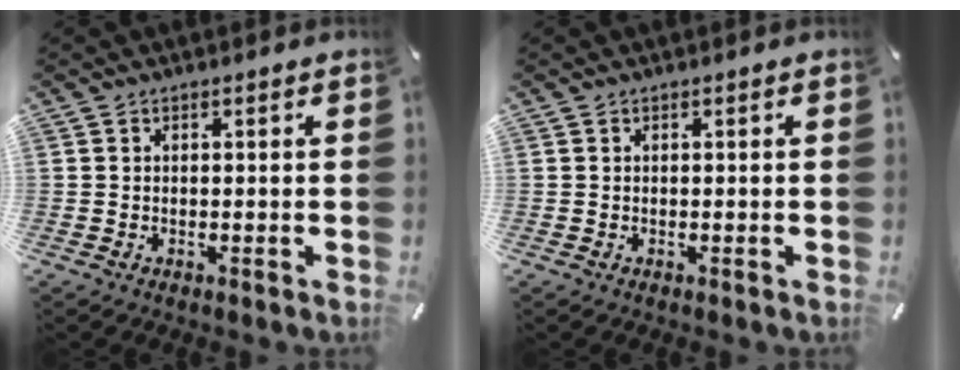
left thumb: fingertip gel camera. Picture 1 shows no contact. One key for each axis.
{"total": 0.0}